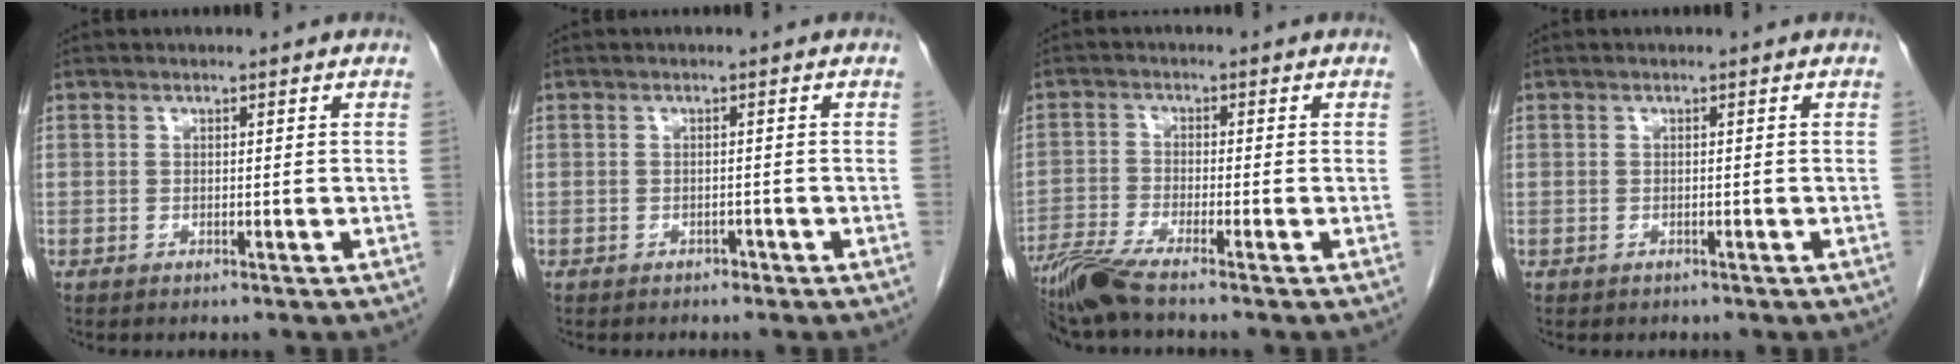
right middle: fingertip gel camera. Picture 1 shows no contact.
{"total": 0.9, "force": [-0.7, 0.5, 0.2], "torque": [-0.008, 0.001, -0.010]}
{"total": 6.3, "force": [-5.1, -0.5, 3.6], "torque": [-0.076, -0.023, -0.103]}
{"total": 0.0}